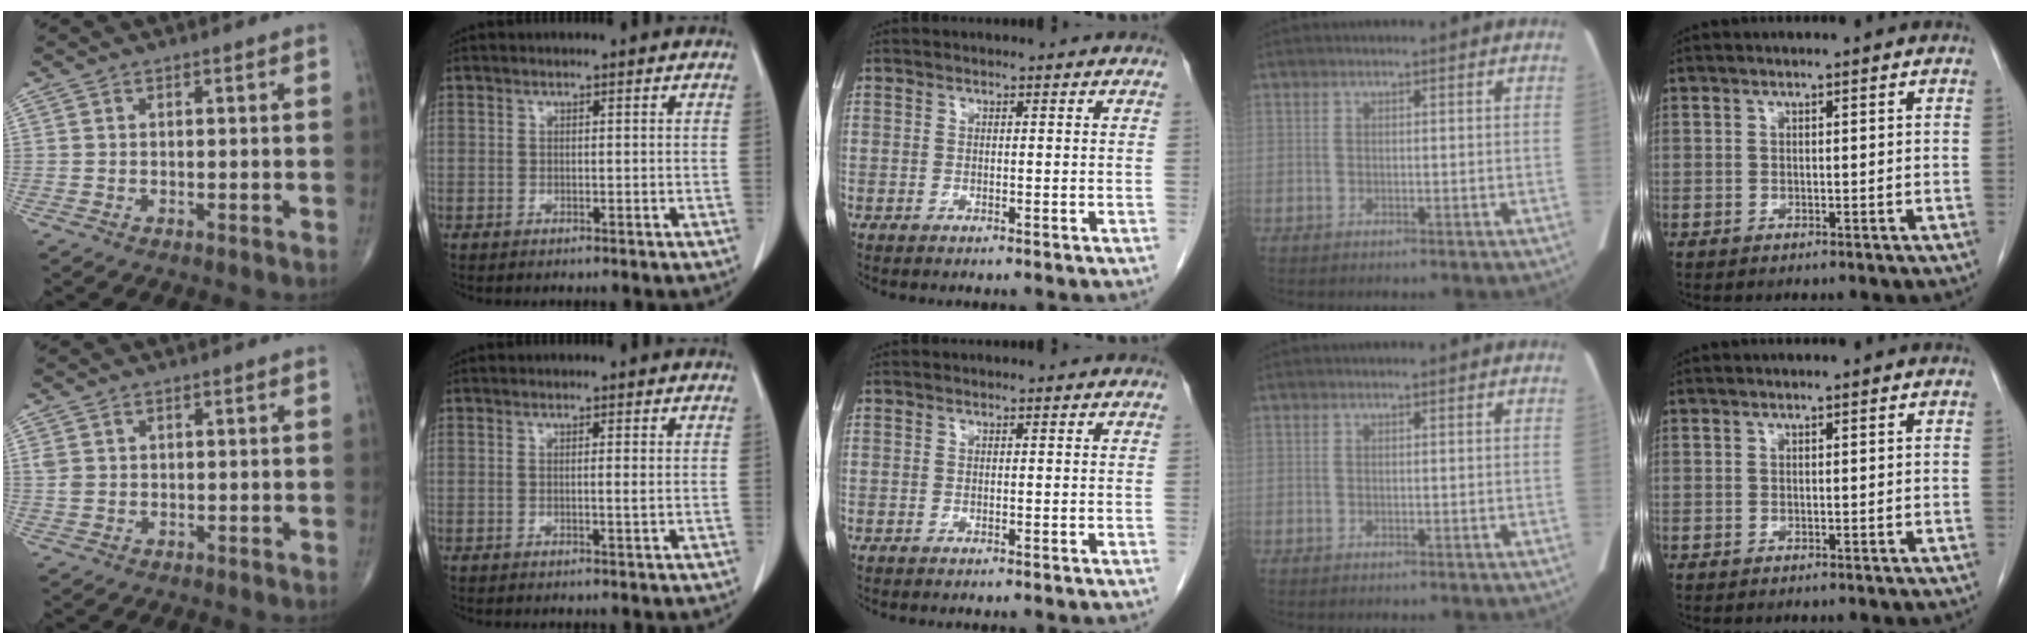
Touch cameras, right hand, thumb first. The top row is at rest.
{"thumb": {"total": 2.2, "force": [0.6, 1.7, 1.2], "torque": [-0.026, 0.003, 0.018]}, "index": {"total": 1.1, "force": [-0.1, -0.2, 1.1], "torque": [-0.018, -0.002, -0.001]}}